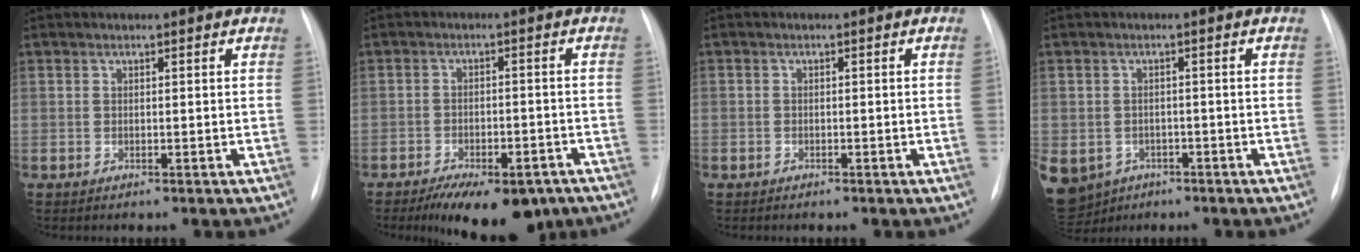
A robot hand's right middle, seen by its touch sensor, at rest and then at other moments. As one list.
[{"total": 12.4, "force": [-9.0, 5.1, 6.8], "torque": [-0.088, 0.002, -0.126]}, {"total": 0.6, "force": [-0.4, 0.1, 0.3], "torque": [-0.004, 0.006, -0.008]}, {"total": 13.2, "force": [-6.6, 10.5, 4.5], "torque": [-0.141, -0.002, -0.085]}]